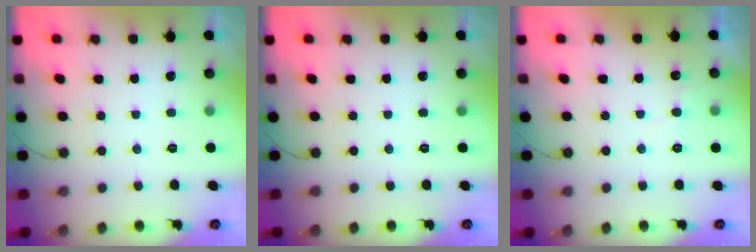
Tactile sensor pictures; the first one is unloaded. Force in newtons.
{"total": 0.0}
{"total": 5.4, "press": 5.3, "slide": 0.5}